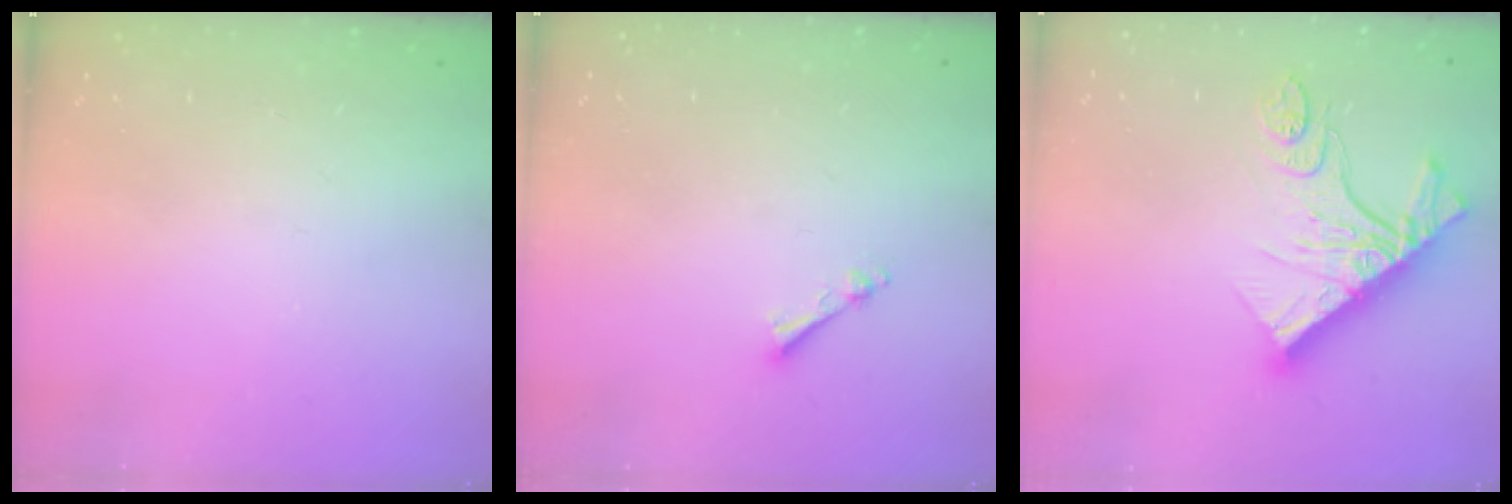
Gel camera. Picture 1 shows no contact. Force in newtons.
{"total": 2.5, "press": 2.5, "slide": 0.3}
{"total": 15.3, "press": 15.3, "slide": 1.3}